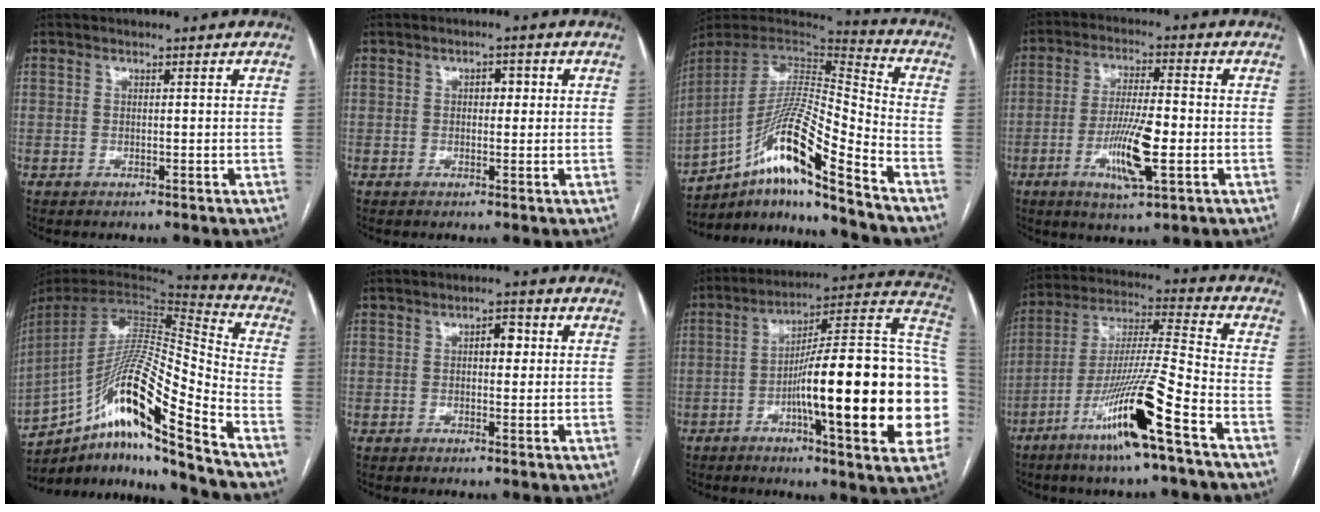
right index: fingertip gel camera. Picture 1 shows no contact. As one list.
[{"total": 2.2, "force": [0.5, 1.3, 1.7], "torque": [-0.023, 0.013, 0.007]}, {"total": 17.5, "force": [-11.3, 0.3, 13.4], "torque": [-0.263, 0.006, -0.202]}, {"total": 9.9, "force": [-2.8, 1.6, 9.3], "torque": [-0.176, -0.007, -0.049]}, {"total": 20.2, "force": [-13.9, -0.3, 14.7], "torque": [-0.281, 0.001, -0.258]}, {"total": 3.0, "force": [0.7, 1.5, 2.6], "torque": [-0.039, 0.012, 0.008]}, {"total": 28.6, "force": [-4.4, 2.7, 28.1], "torque": [-0.317, 0.012, -0.075]}, {"total": 16.4, "force": [-8.6, -0.4, 13.9], "torque": [-0.277, -0.023, -0.159]}]